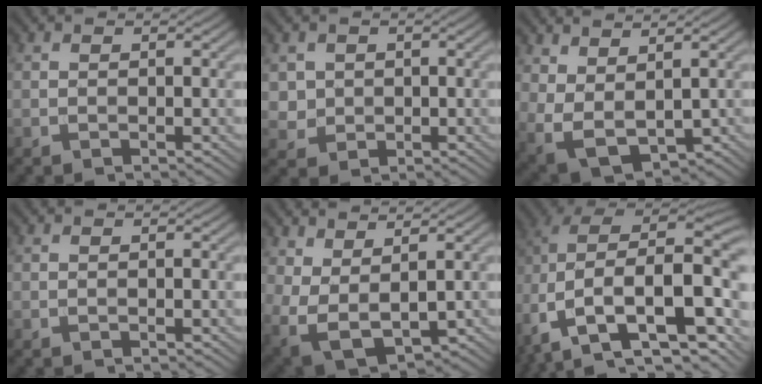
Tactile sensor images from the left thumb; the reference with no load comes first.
{"total": 2.9, "force": [0.5, 2.8, 0.6], "torque": [-0.023, -0.011, 0.011]}
{"total": 6.2, "force": [2.1, 3.5, 4.6], "torque": [-0.120, -0.016, 0.056]}
{"total": 0.0}
{"total": 7.0, "force": [1.4, 3.9, 5.6], "torque": [-0.141, -0.014, 0.039]}
{"total": 18.0, "force": [-5.1, 12.3, 12.1], "torque": [-0.234, -0.027, -0.047]}